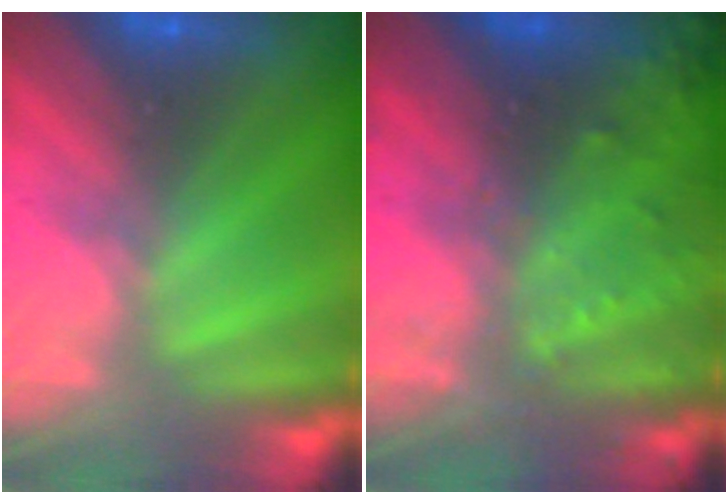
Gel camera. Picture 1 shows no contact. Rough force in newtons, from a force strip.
{"total": 9.1}